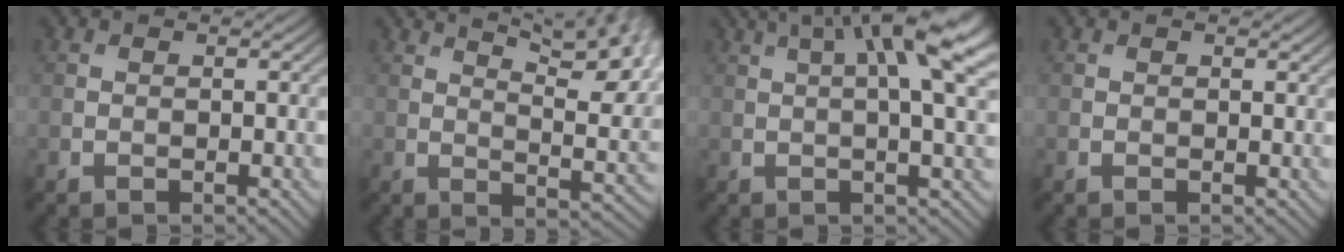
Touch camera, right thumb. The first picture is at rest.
{"total": 15.2, "force": [8.9, 5.3, 11.1], "torque": [-0.158, 0.027, 0.122]}
{"total": 9.7, "force": [3.5, 1.7, 8.9], "torque": [-0.131, 0.019, 0.056]}
{"total": 0.0}